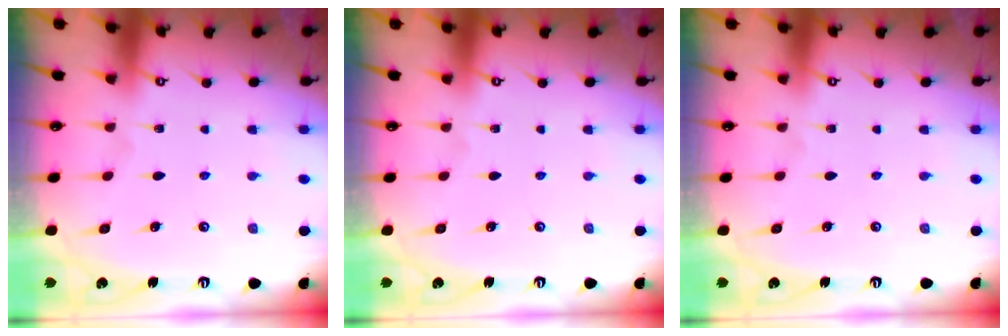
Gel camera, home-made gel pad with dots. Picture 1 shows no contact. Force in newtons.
{"total": 0.0}
{"total": 0.0}